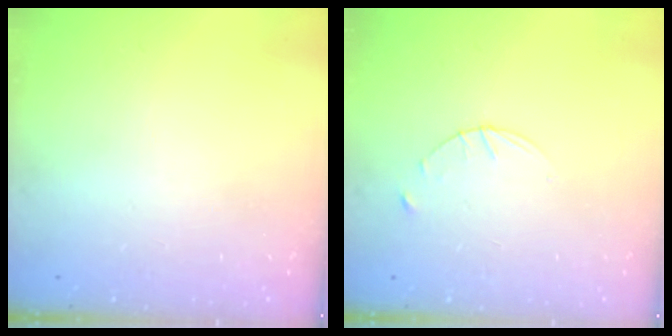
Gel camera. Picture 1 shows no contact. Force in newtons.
{"total": 3.6, "press": 3.5, "slide": 0.4}